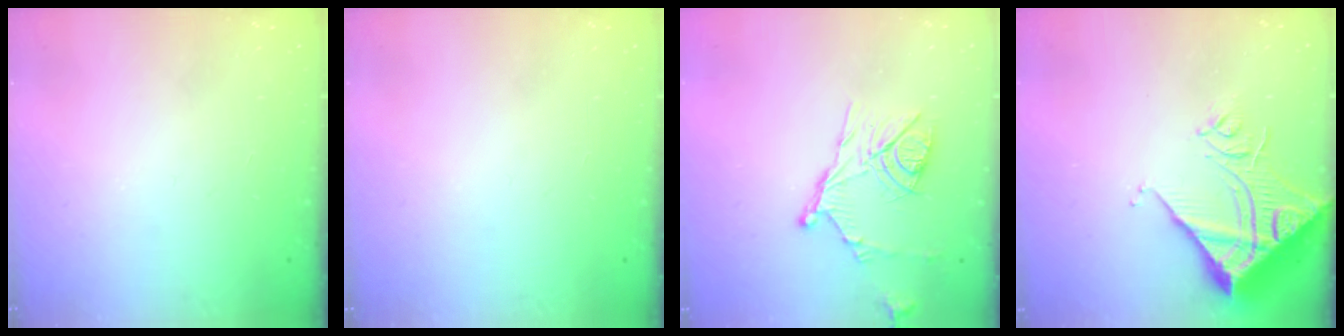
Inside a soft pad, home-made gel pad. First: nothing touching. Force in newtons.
{"total": 0.0}
{"total": 12.8, "press": 12.8, "slide": 0.8}
{"total": 13.9, "press": 13.8, "slide": 1.7}